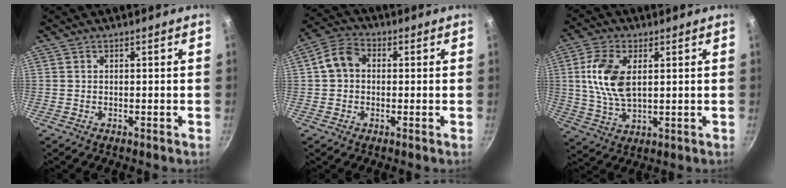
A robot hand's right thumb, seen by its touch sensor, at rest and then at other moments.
{"total": 6.5, "force": [0.5, 5.1, 3.9], "torque": [-0.056, 0.019, -0.006]}
{"total": 11.0, "force": [2.2, 6.0, 9.0], "torque": [-0.176, -0.005, 0.044]}